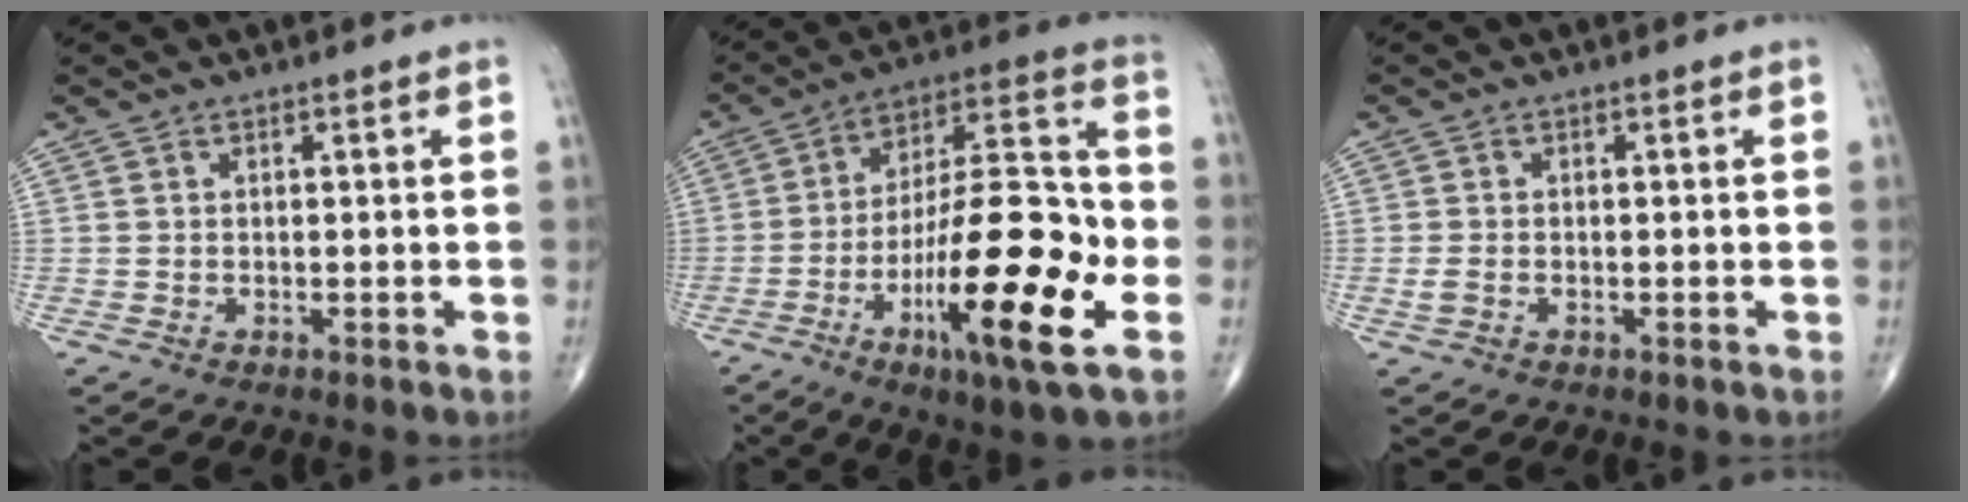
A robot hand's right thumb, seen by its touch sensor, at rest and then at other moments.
{"total": 24.5, "force": [-7.7, 6.1, 22.4], "torque": [-0.379, 0.027, -0.122]}
{"total": 1.6, "force": [-0.5, 1.0, 1.2], "torque": [-0.032, 0.004, -0.010]}